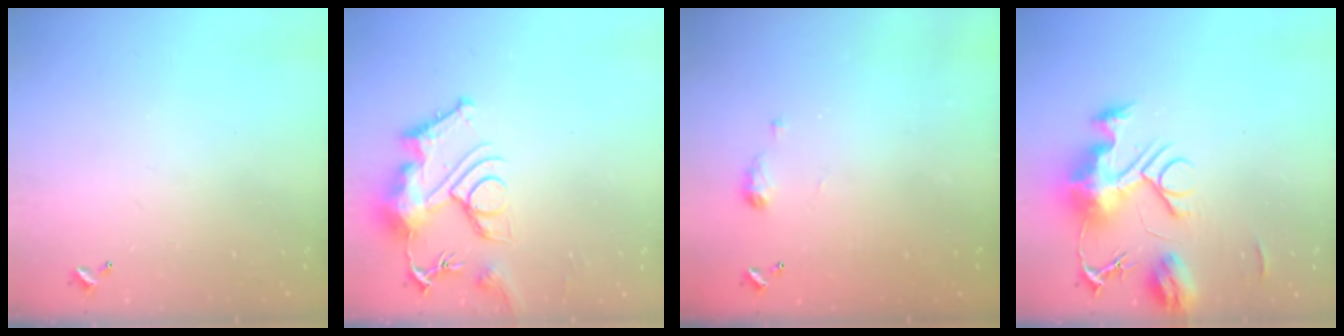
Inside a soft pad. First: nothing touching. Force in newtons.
{"total": 11.9, "press": 11.8, "slide": 1.6}
{"total": 4.8, "press": 4.7, "slide": 0.6}
{"total": 12.6, "press": 12.6, "slide": 1.2}